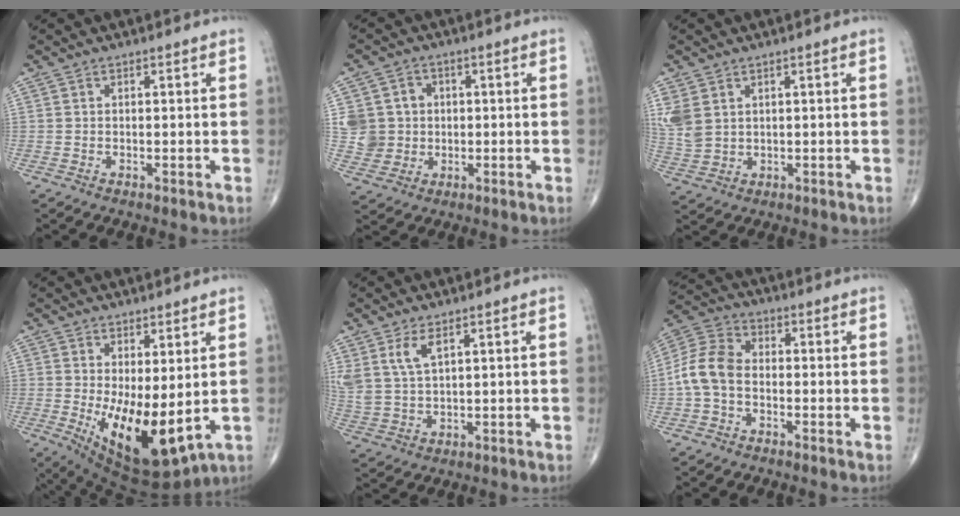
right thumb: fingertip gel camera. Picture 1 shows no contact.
{"total": 8.3, "force": [0.8, 7.9, 2.2], "torque": [-0.016, 0.005, 0.018]}
{"total": 6.0, "force": [2.2, 4.3, 3.5], "torque": [-0.080, -0.002, 0.056]}
{"total": 13.2, "force": [-0.6, 5.5, 11.9], "torque": [-0.191, -0.030, 0.013]}
{"total": 6.1, "force": [3.2, 2.7, 4.4], "torque": [-0.096, -0.010, 0.075]}
{"total": 8.5, "force": [-1.4, 5.9, 6.0], "torque": [-0.117, 0.025, -0.043]}